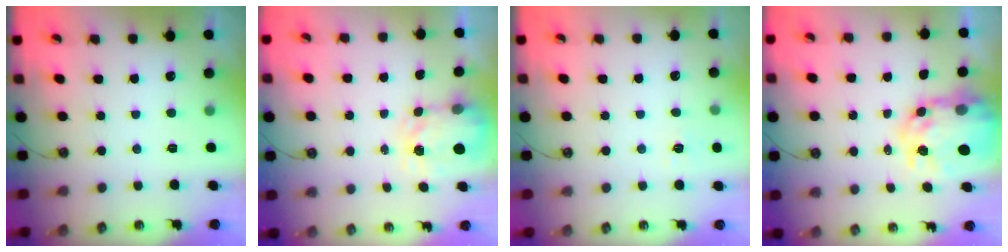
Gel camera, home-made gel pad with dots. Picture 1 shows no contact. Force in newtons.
{"total": 3.8, "press": 3.7, "slide": 0.6}
{"total": 5.7, "press": 5.7, "slide": 0.5}
{"total": 11.8, "press": 11.8, "slide": 0.9}